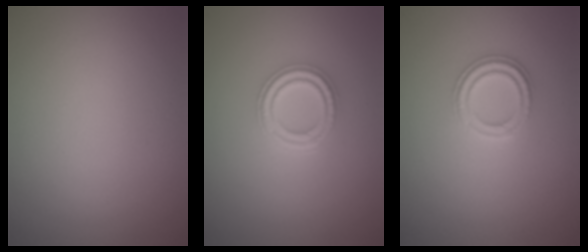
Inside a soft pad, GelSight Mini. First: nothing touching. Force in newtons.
{"total": 2.7, "press": 2.5, "slide": 0.9}
{"total": 2.4, "press": 2.3, "slide": 0.6}